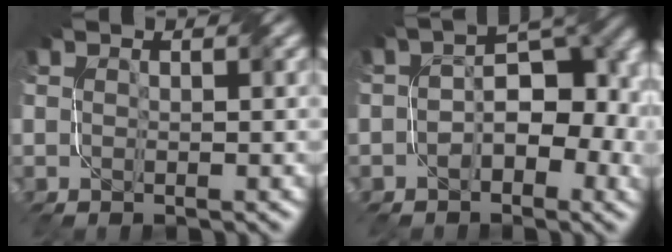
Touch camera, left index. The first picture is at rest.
{"total": 7.1, "force": [-1.4, 4.0, 5.7], "torque": [-0.071, 0.015, -0.029]}